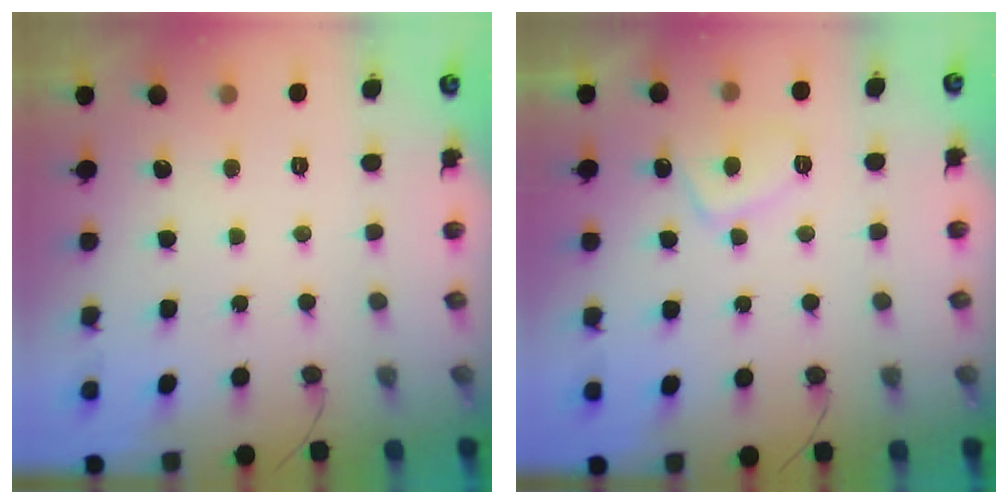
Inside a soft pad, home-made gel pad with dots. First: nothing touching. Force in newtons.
{"total": 4.7, "press": 4.5, "slide": 1.1}